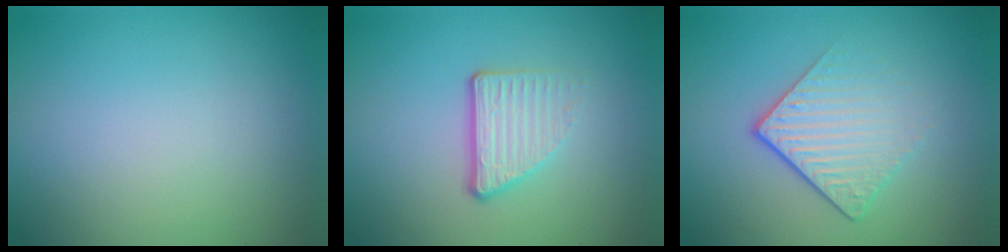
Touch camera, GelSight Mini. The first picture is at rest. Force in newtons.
{"total": 3.4, "press": 2.2, "slide": 2.6}
{"total": 4.3, "press": 2.6, "slide": 3.5}